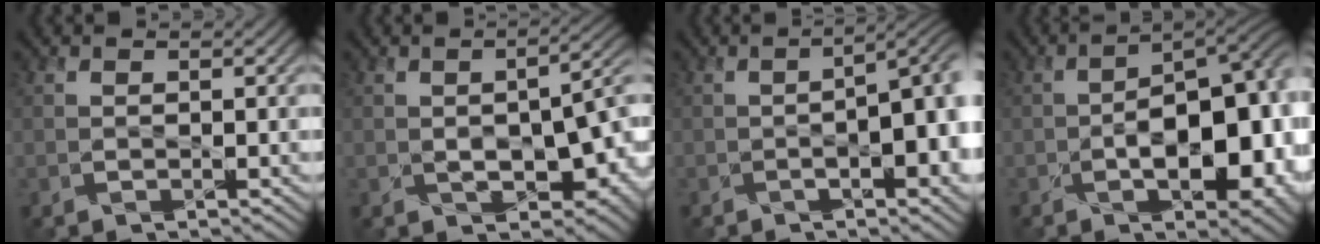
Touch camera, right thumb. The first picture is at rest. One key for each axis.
{"total": 13.1, "fx": -2.3, "fy": 7.3, "fz": 10.6, "tx": -0.131, "ty": -0.018, "tz": -0.021}
{"total": 8.4, "fx": -1.3, "fy": 2.7, "fz": 7.9, "tx": -0.097, "ty": -0.005, "tz": -0.023}
{"total": 12.9, "fx": -3.0, "fy": 5.8, "fz": 11.1, "tx": -0.151, "ty": -0.013, "tz": -0.041}